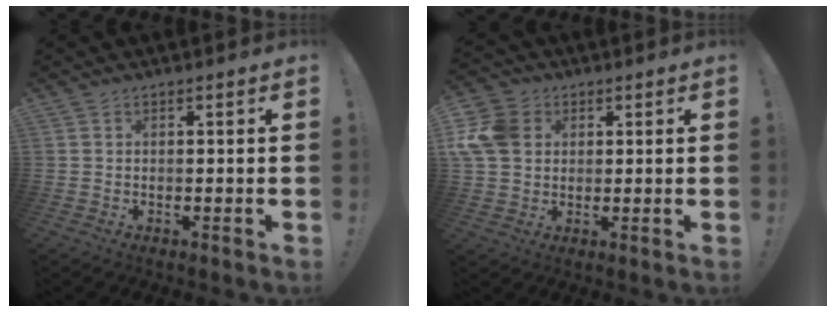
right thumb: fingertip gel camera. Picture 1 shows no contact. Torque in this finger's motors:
{"motor_torque": [0.26, 0.28, 0.21, 0.01, 0.09]}